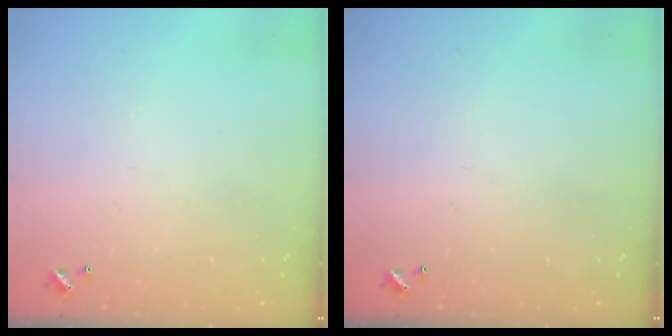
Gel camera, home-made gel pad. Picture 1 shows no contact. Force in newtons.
{"total": 0.0}